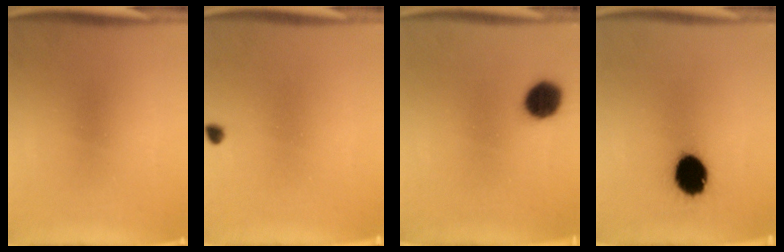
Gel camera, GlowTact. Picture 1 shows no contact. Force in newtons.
{"total": 1.2}
{"total": 8.1}
{"total": 12.2}